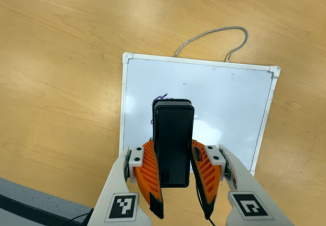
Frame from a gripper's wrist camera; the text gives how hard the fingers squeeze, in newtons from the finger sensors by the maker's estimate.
{"total": 8.3, "left": 6.4, "right": 10.3}